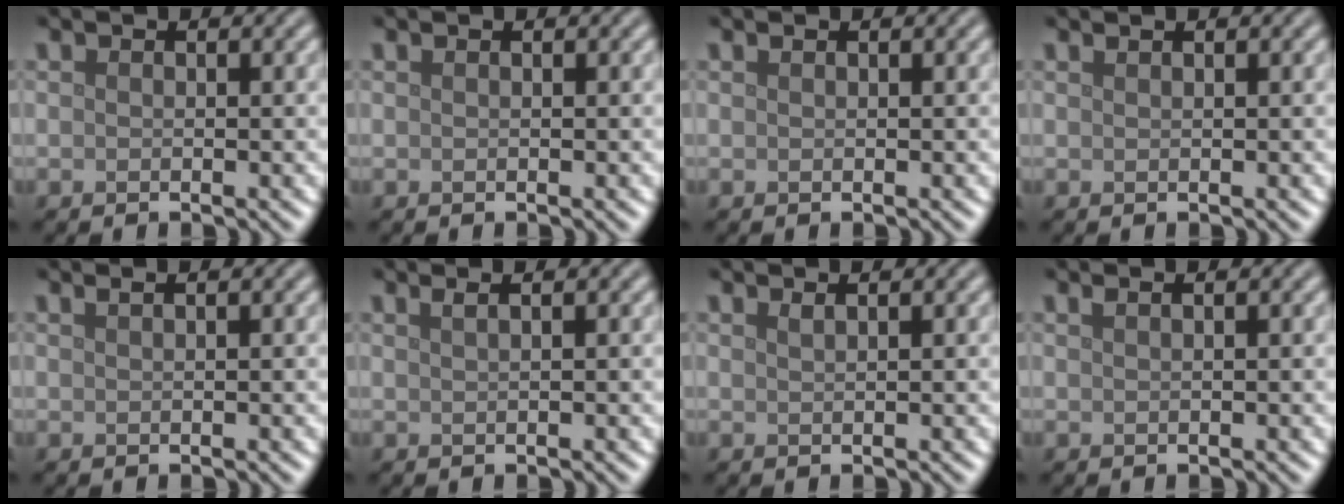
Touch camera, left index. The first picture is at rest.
{"total": 0.0}
{"total": 0.0}
{"total": 0.5, "force": [0.4, 0.2, 0.3], "torque": [-0.003, 0.000, 0.006]}
{"total": 1.3, "force": [0.8, 0.6, 0.8], "torque": [-0.004, -0.002, 0.003]}
{"total": 2.6, "force": [1.5, 1.3, 1.7], "torque": [-0.003, 0.011, -0.009]}
{"total": 0.9, "force": [0.6, 0.4, 0.5], "torque": [-0.001, 0.000, 0.008]}
{"total": 0.9, "force": [0.5, 0.4, 0.6], "torque": [-0.006, -0.001, 0.006]}